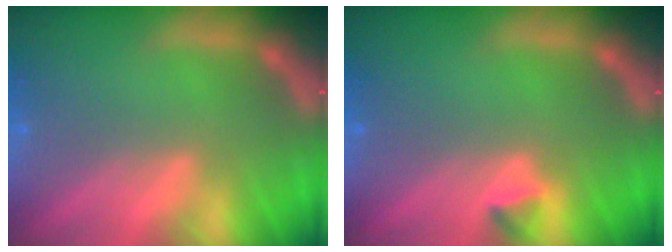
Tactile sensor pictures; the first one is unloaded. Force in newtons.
{"total": 0.9}